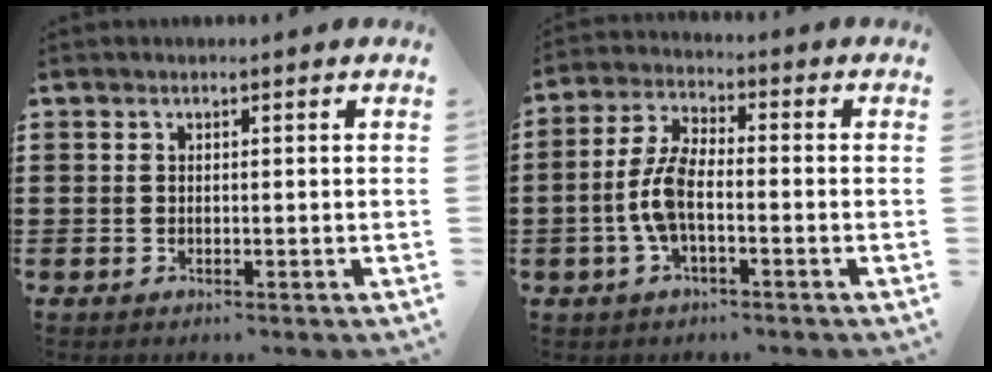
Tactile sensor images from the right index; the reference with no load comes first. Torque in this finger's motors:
{"motor_torque": [1.46, 0.67, 0.28, 0.09]}